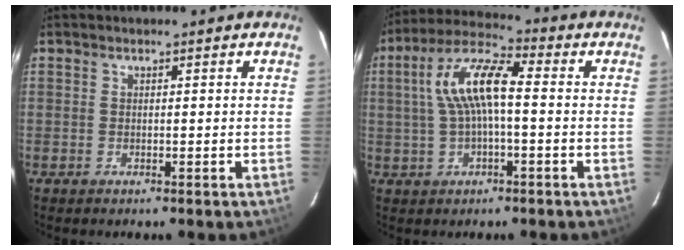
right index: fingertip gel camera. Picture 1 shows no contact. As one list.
[{"total": 10.8, "force": [0.5, 3.4, 10.2], "torque": [-0.201, 0.024, 0.008]}]